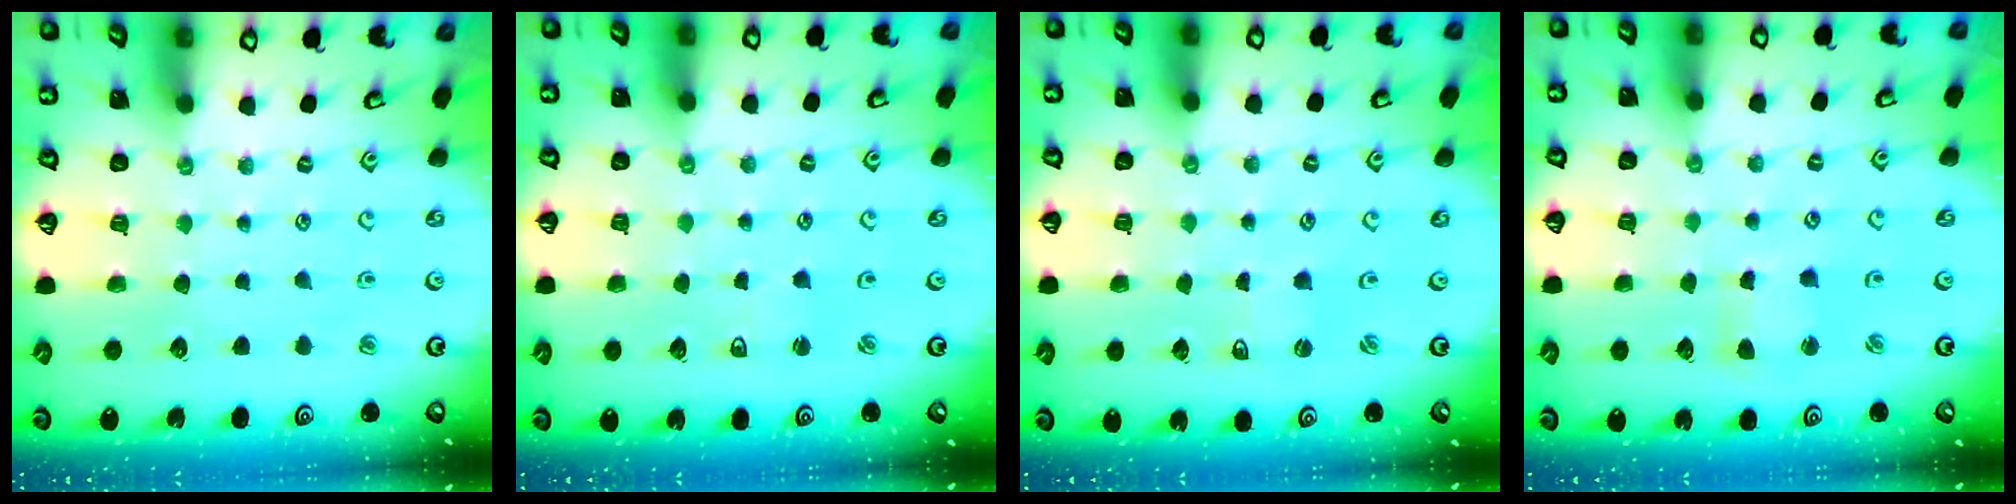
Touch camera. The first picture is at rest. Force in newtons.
{"total": 2.2, "press": 2.1, "slide": 0.6}
{"total": 0.8, "press": 0.7, "slide": 0.2}
{"total": 3.1, "press": 3.1, "slide": 0.4}